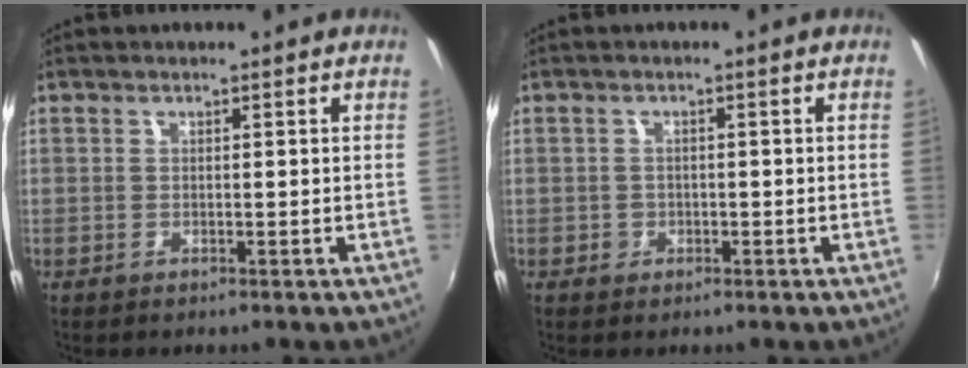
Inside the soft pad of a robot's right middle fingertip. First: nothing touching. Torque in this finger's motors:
{"motor_torque": [0.35, -0.31, 0.03, 0.01]}